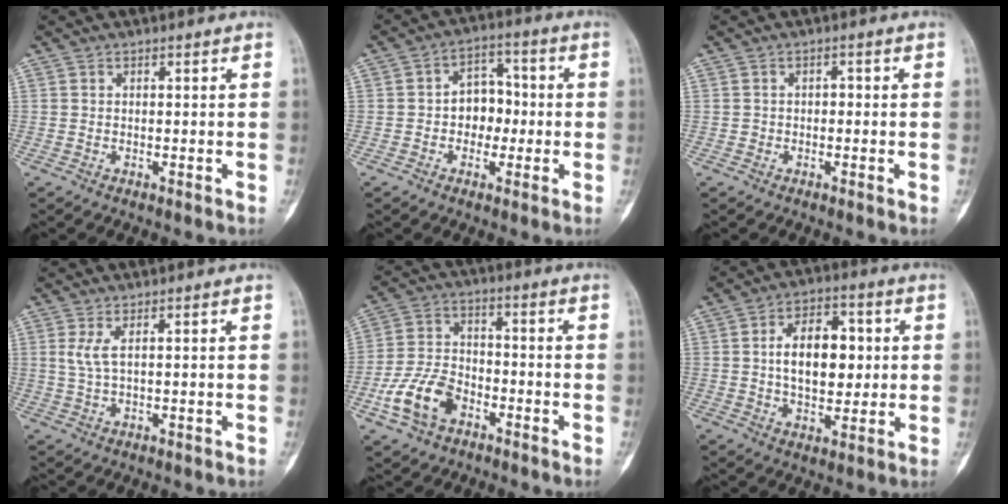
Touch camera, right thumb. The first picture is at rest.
{"total": 7.4, "force": [-0.8, 5.8, 4.6], "torque": [-0.027, 0.026, -0.023]}
{"total": 1.3, "force": [-0.3, 1.1, 0.6], "torque": [0.007, 0.006, -0.010]}
{"total": 2.9, "force": [1.0, 0.6, 2.6], "torque": [-0.069, -0.001, 0.030]}
{"total": 11.2, "force": [-5.0, 7.2, 6.9], "torque": [-0.133, 0.029, -0.096]}
{"total": 12.3, "force": [1.3, 7.3, 9.8], "torque": [-0.124, 0.005, 0.021]}